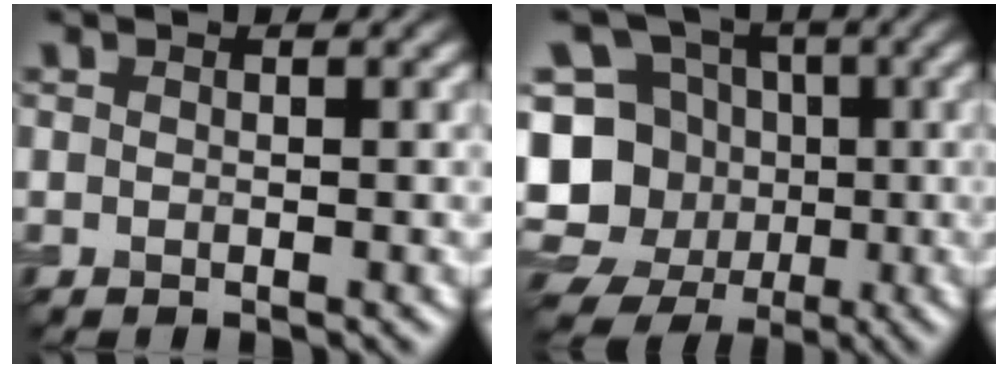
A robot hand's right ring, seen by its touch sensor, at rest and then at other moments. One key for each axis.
{"total": 11.1, "fx": -2.2, "fy": 10.4, "fz": 3.3, "tx": -0.091, "ty": 0.023, "tz": -0.053}